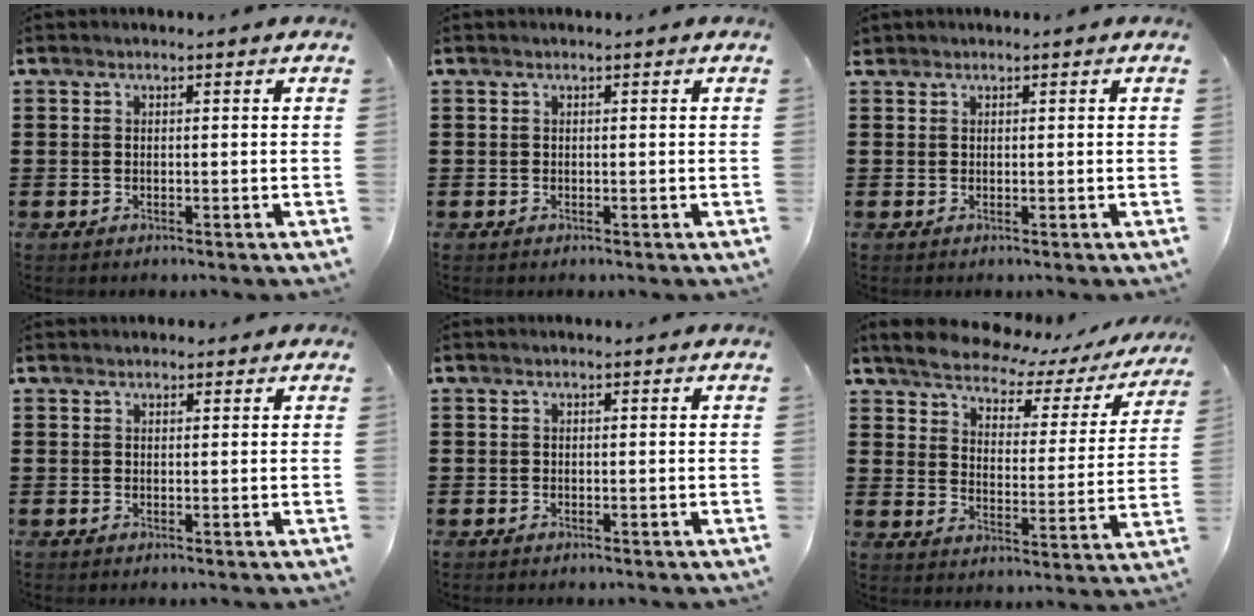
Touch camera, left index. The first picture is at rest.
{"total": 0.0}
{"total": 0.5, "force": [0.4, 0.2, 0.1], "torque": [-0.005, 0.000, 0.009]}
{"total": 1.0, "force": [0.9, 0.4, 0.2], "torque": [-0.006, 0.002, 0.017]}
{"total": 0.0}
{"total": 4.8, "force": [4.4, 1.1, 1.6], "torque": [-0.058, -0.031, 0.070]}